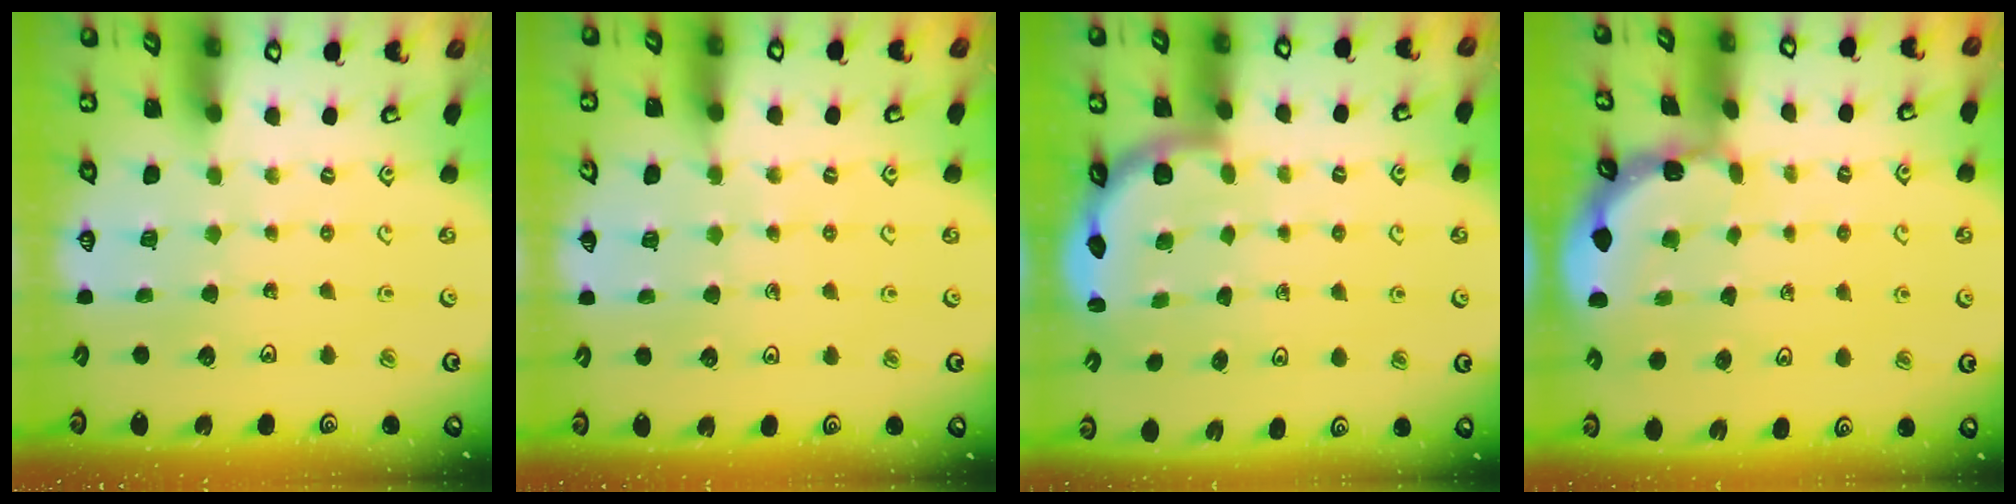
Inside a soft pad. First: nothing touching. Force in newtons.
{"total": 5.1, "press": 4.9, "slide": 1.5}
{"total": 3.5, "press": 2.8, "slide": 2.0}
{"total": 1.4, "press": 1.4, "slide": 0.1}